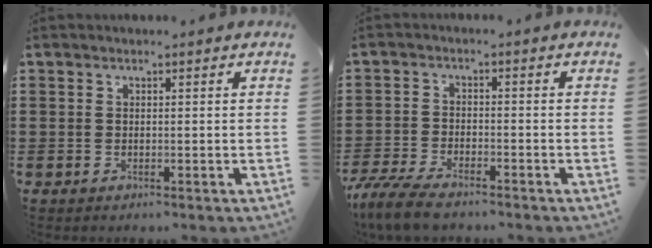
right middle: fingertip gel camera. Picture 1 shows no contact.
{"total": 5.4, "force": [-4.6, 1.1, 2.6], "torque": [-0.076, -0.008, -0.097]}